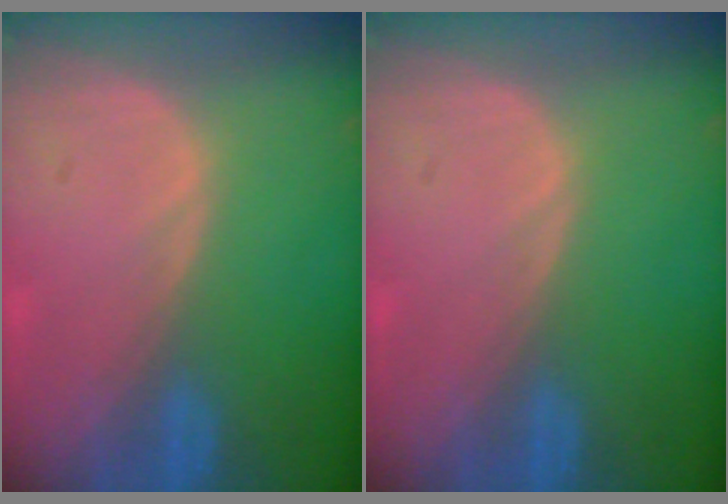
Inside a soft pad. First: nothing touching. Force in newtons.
{"total": 0.0}